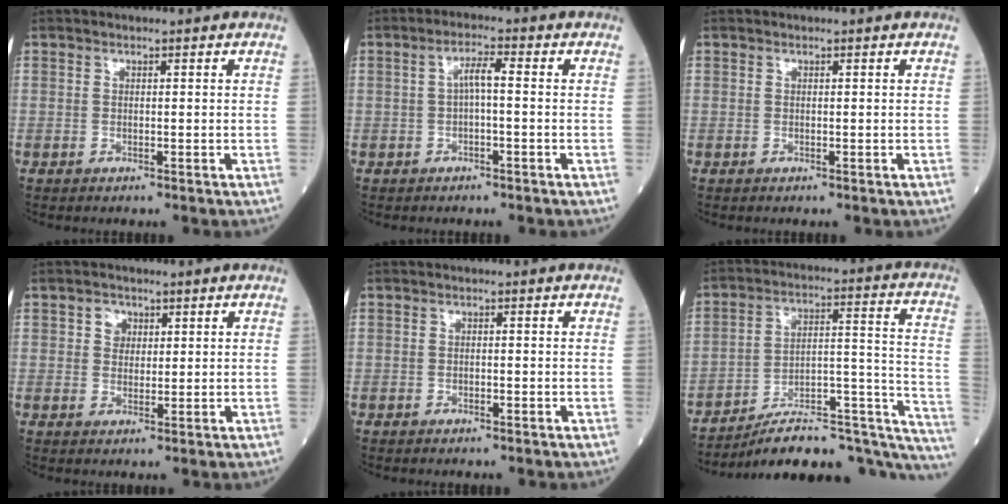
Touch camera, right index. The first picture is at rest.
{"total": 3.0, "force": [-0.1, 0.4, 2.9], "torque": [-0.048, 0.011, -0.003]}
{"total": 0.0}
{"total": 2.3, "force": [0.8, 1.9, 0.9], "torque": [-0.012, 0.006, 0.010]}
{"total": 0.5, "force": [-0.5, 0.2, 0.2], "torque": [-0.006, 0.000, -0.010]}
{"total": 24.0, "force": [-20.7, 5.3, 11.0], "torque": [-0.082, 0.057, -0.291]}